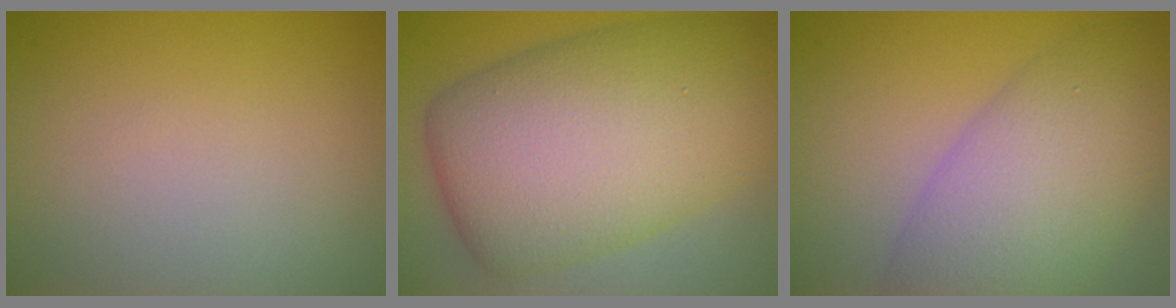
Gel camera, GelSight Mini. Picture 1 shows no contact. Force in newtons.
{"total": 13.3, "press": 13.3, "slide": 0.0}
{"total": 7.8, "press": 7.8, "slide": 0.5}